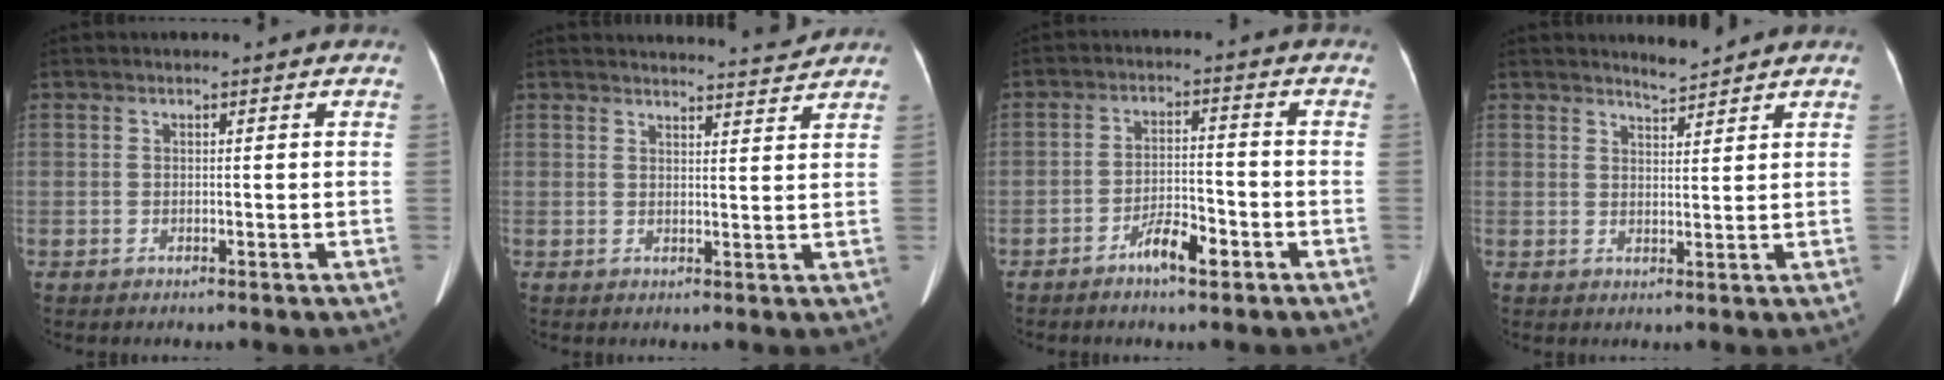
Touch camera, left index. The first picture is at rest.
{"total": 6.6, "force": [6.5, -0.5, 0.7], "torque": [-0.009, -0.001, 0.077]}
{"total": 5.0, "force": [-3.1, 1.3, 3.6], "torque": [-0.070, 0.005, -0.052]}
{"total": 2.5, "force": [2.5, -0.1, 0.3], "torque": [-0.009, -0.004, 0.045]}